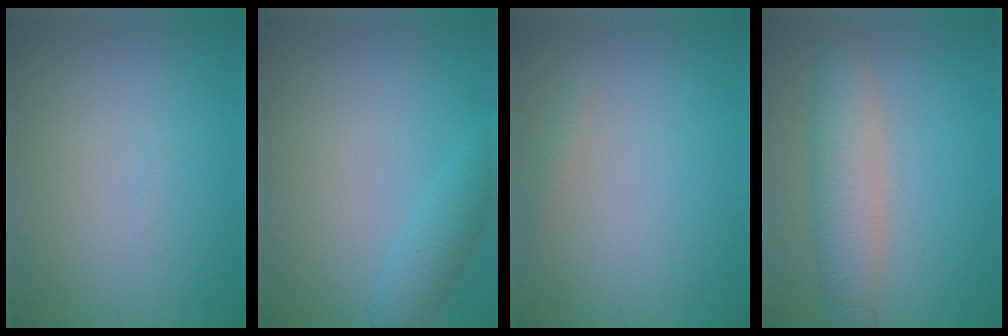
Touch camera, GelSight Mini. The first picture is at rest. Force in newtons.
{"total": 2.6, "press": 2.6, "slide": 0.2}
{"total": 0.6, "press": 0.6, "slide": 0.0}
{"total": 4.3, "press": 4.3, "slide": 0.1}